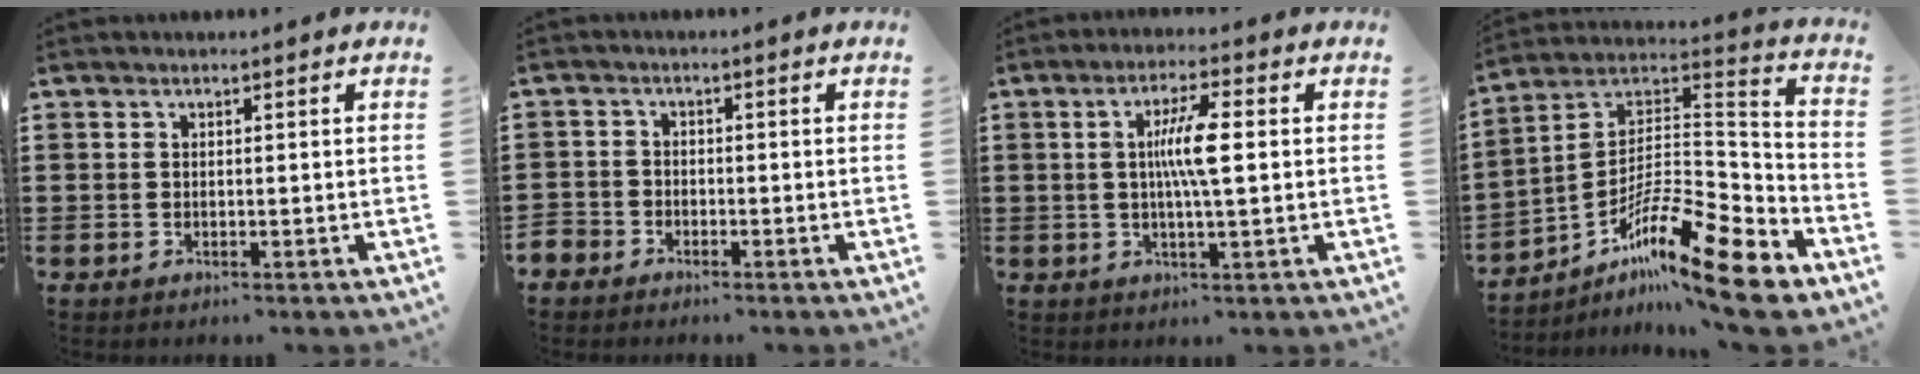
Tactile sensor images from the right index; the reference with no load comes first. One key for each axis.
{"total": 2.3, "fx": -1.9, "fy": 1.3, "fz": -0.2, "tx": -0.011, "ty": -0.003, "tz": -0.046}
{"total": 6.3, "fx": 0.5, "fy": 0.7, "fz": 6.3, "tx": -0.115, "ty": -0.001, "tz": 0.004}
{"total": 15.4, "fx": -10.8, "fy": 2.8, "fz": 10.5, "tx": -0.174, "ty": 0.024, "tz": -0.198}